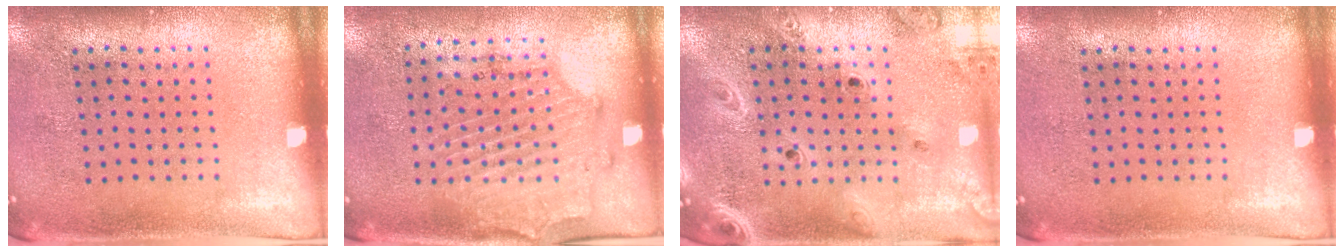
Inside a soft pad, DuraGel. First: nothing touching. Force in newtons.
{"total": 1.7, "press": 1.4, "slide": 0.9}
{"total": 2.5, "press": 2.2, "slide": 1.2}
{"total": 0.0}